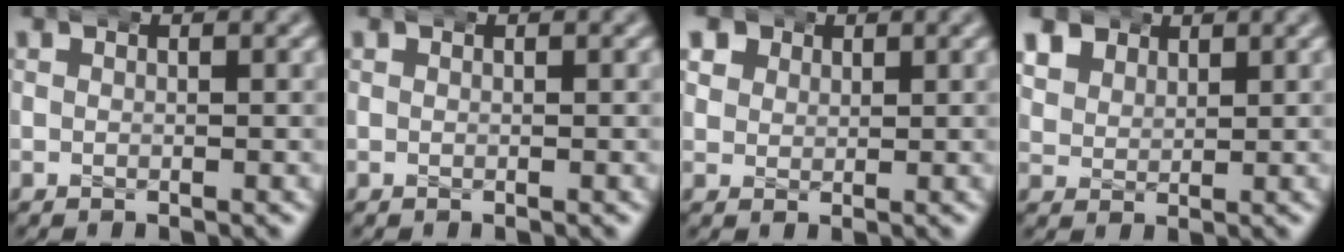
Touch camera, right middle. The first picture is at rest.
{"total": 0.0}
{"total": 3.9, "force": [1.8, 3.2, 1.3], "torque": [-0.028, -0.006, 0.031]}
{"total": 3.5, "force": [2.3, 2.4, 0.9], "torque": [-0.028, -0.005, 0.045]}